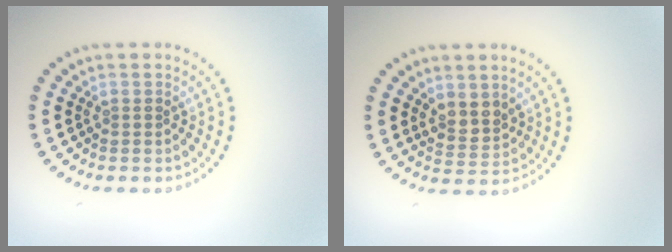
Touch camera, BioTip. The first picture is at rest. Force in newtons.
{"total": 2.3, "press": 1.9, "slide": 1.2}